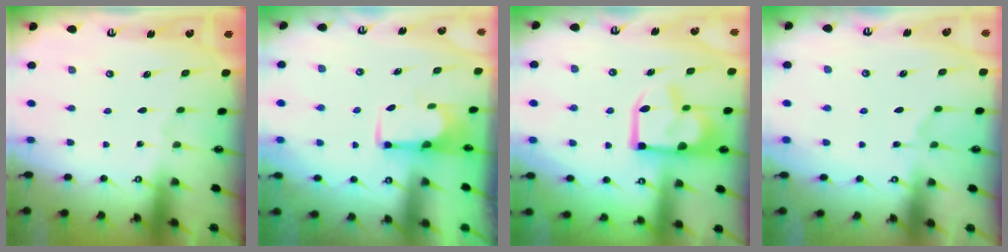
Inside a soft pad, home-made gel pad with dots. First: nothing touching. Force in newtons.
{"total": 1.6, "press": 1.5, "slide": 0.6}
{"total": 10.4, "press": 10.3, "slide": 1.4}
{"total": 2.4, "press": 2.2, "slide": 1.1}